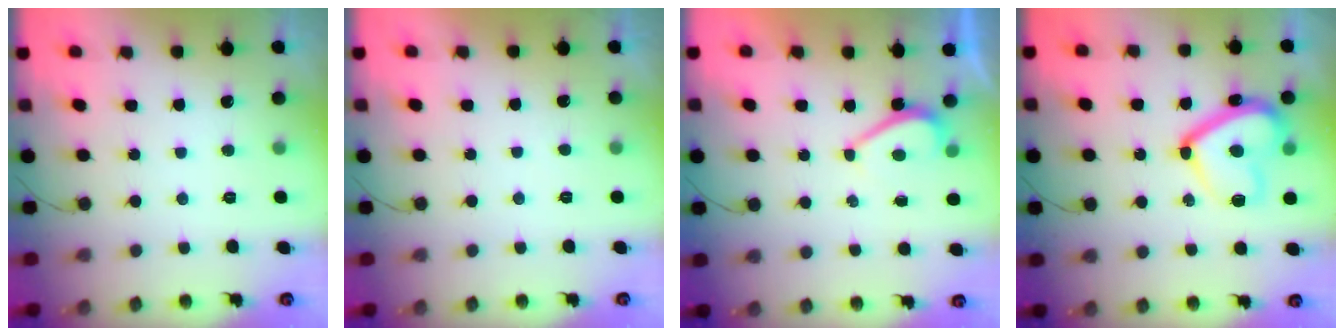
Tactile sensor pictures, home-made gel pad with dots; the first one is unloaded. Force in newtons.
{"total": 1.5, "press": 1.5, "slide": 0.4}
{"total": 2.8, "press": 2.8, "slide": 0.5}
{"total": 16.0, "press": 15.9, "slide": 1.5}